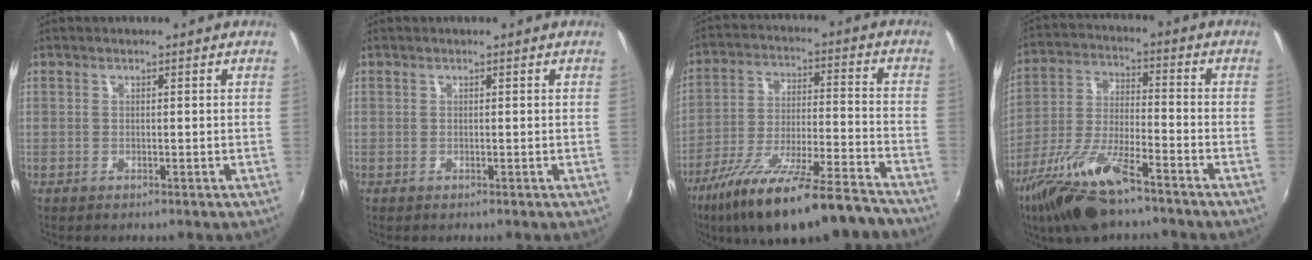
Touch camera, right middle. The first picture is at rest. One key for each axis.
{"total": 0.0}
{"total": 23.0, "fx": -18.2, "fy": 3.8, "fz": 13.5, "tx": -0.240, "ty": -0.052, "tz": -0.284}
{"total": 15.2, "fx": -10.5, "fy": 3.9, "fz": 10.2, "tx": -0.217, "ty": -0.026, "tz": -0.204}